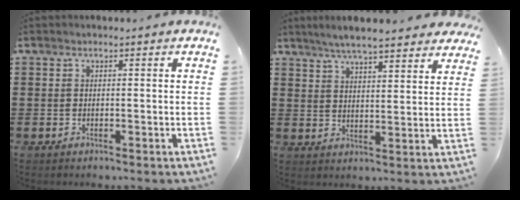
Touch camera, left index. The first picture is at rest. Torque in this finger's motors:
{"motor_torque": [2.14, 0.00, 0.36, 0.01]}